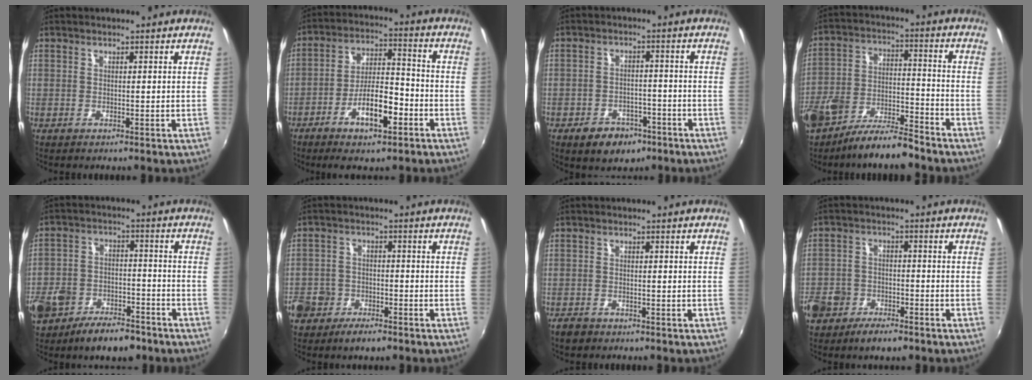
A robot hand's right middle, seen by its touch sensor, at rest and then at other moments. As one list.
[{"total": 10.0, "force": [-5.2, 3.0, 8.1], "torque": [-0.152, 0.008, -0.087]}, {"total": 7.2, "force": [-4.6, 4.6, 3.1], "torque": [-0.076, 0.008, -0.056]}, {"total": 12.5, "force": [-7.8, 5.2, 8.2], "torque": [-0.176, -0.004, -0.135]}, {"total": 14.8, "force": [-9.2, 8.4, 7.9], "torque": [-0.206, -0.009, -0.147]}, {"total": 9.7, "force": [-5.5, 7.0, 3.9], "torque": [-0.123, 0.004, -0.095]}, {"total": 2.4, "force": [-1.9, 1.2, 0.8], "torque": [-0.026, -0.003, -0.036]}, {"total": 10.2, "force": [-6.2, 6.7, 4.5], "torque": [-0.136, 0.001, -0.109]}]